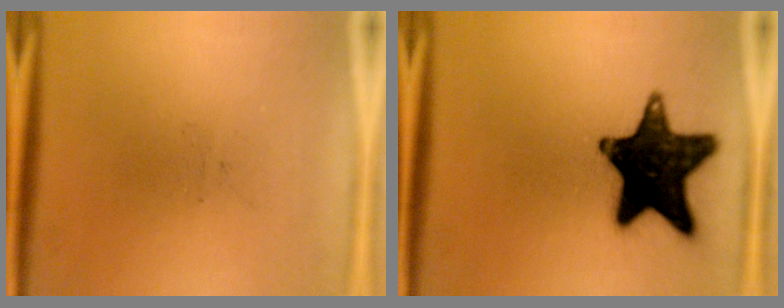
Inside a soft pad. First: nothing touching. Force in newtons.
{"total": 17.7}